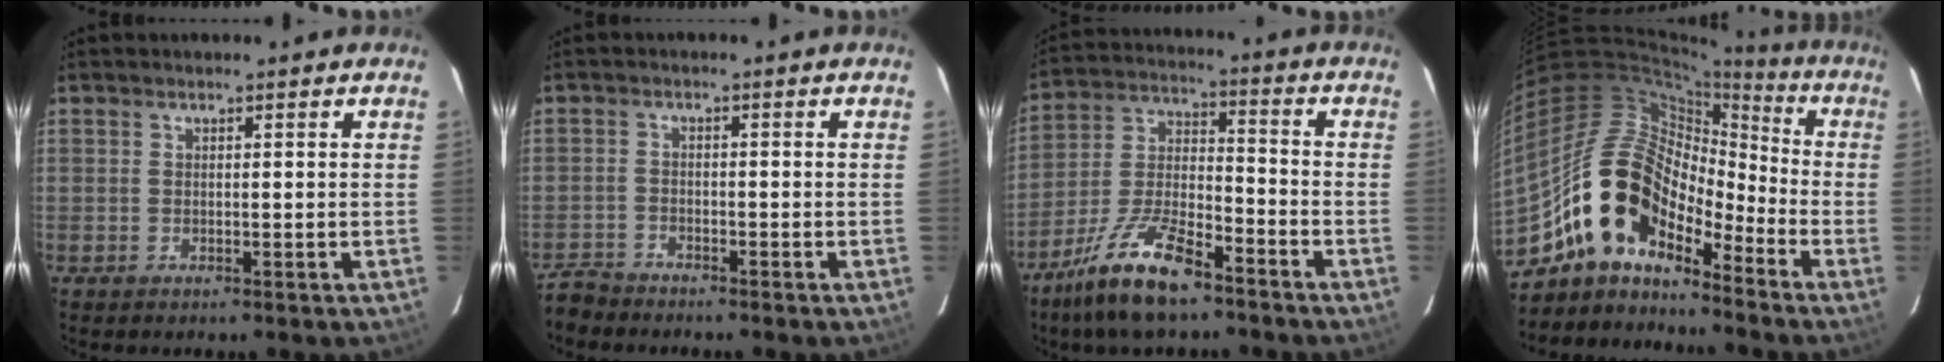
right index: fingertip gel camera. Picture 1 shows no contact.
{"total": 4.2, "force": [-4.0, 1.2, 0.4], "torque": [-0.023, -0.006, -0.083]}
{"total": 14.9, "force": [-10.4, 4.6, 9.6], "torque": [-0.204, -0.006, -0.197]}
{"total": 15.0, "force": [-11.1, 7.2, 7.2], "torque": [-0.129, 0.018, -0.219]}